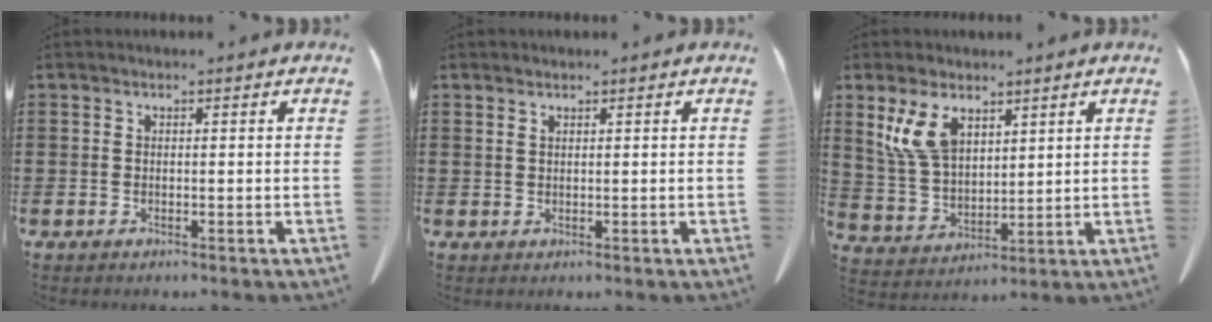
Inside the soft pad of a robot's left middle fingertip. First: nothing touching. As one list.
[{"total": 0.6, "force": [0.4, 0.1, 0.4], "torque": [-0.009, 0.000, 0.007]}, {"total": 8.1, "force": [4.4, 4.5, 5.1], "torque": [-0.130, 0.000, 0.079]}]